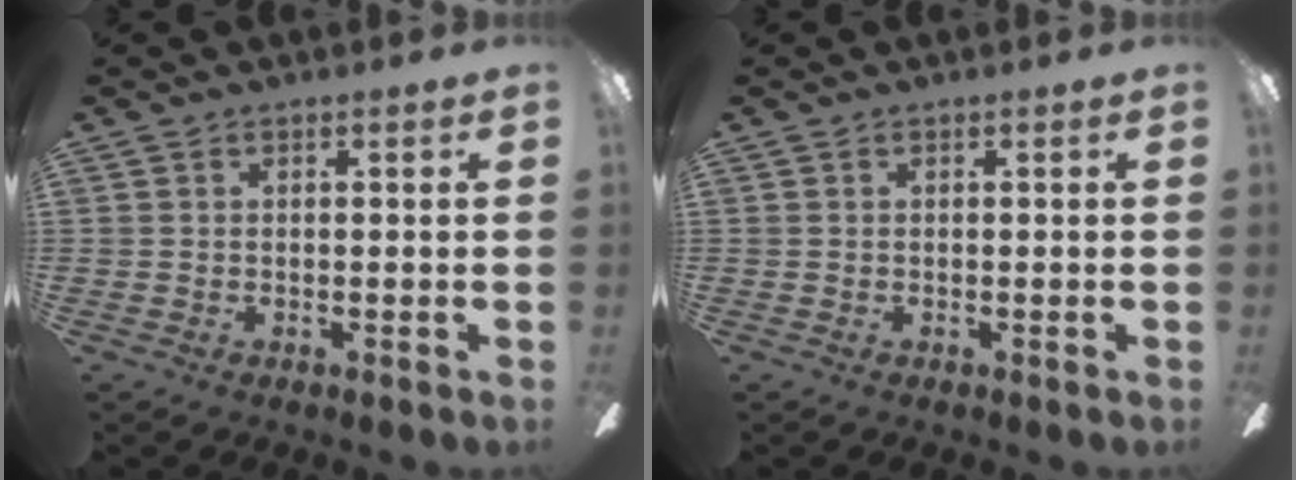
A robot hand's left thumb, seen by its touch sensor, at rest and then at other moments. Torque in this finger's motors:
{"motor_torque": [-0.08, 0.08, -0.21, 0.10, 0.00]}